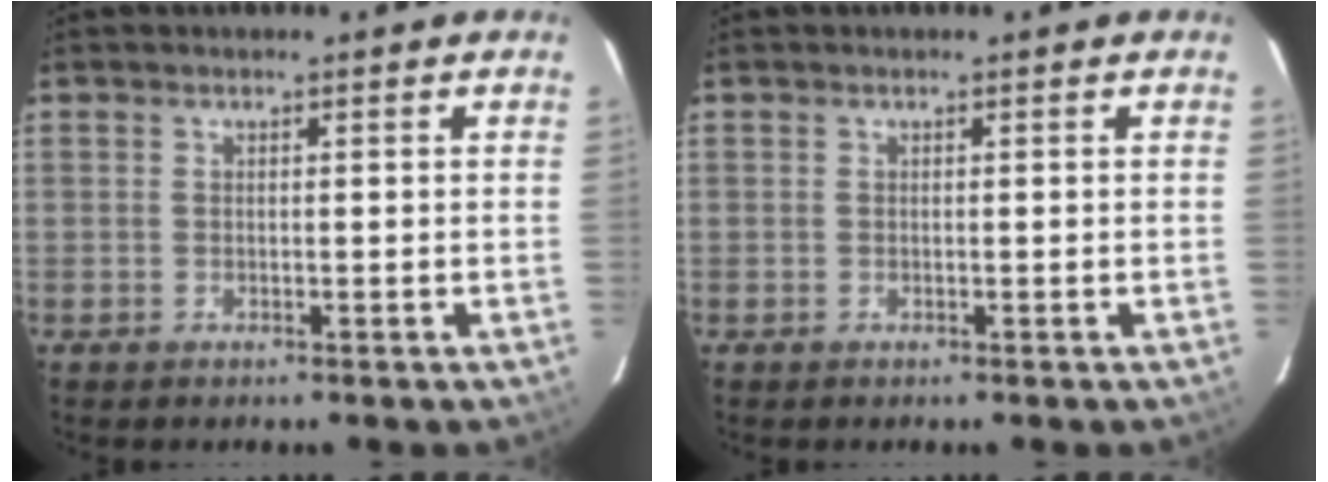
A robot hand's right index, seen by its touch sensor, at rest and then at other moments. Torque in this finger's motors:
{"motor_torque": [0.00, 0.00, 0.08, 0.00]}